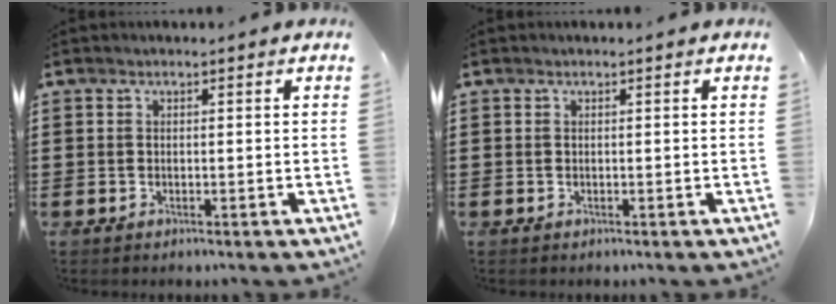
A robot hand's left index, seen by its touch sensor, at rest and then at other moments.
{"total": 0.0}